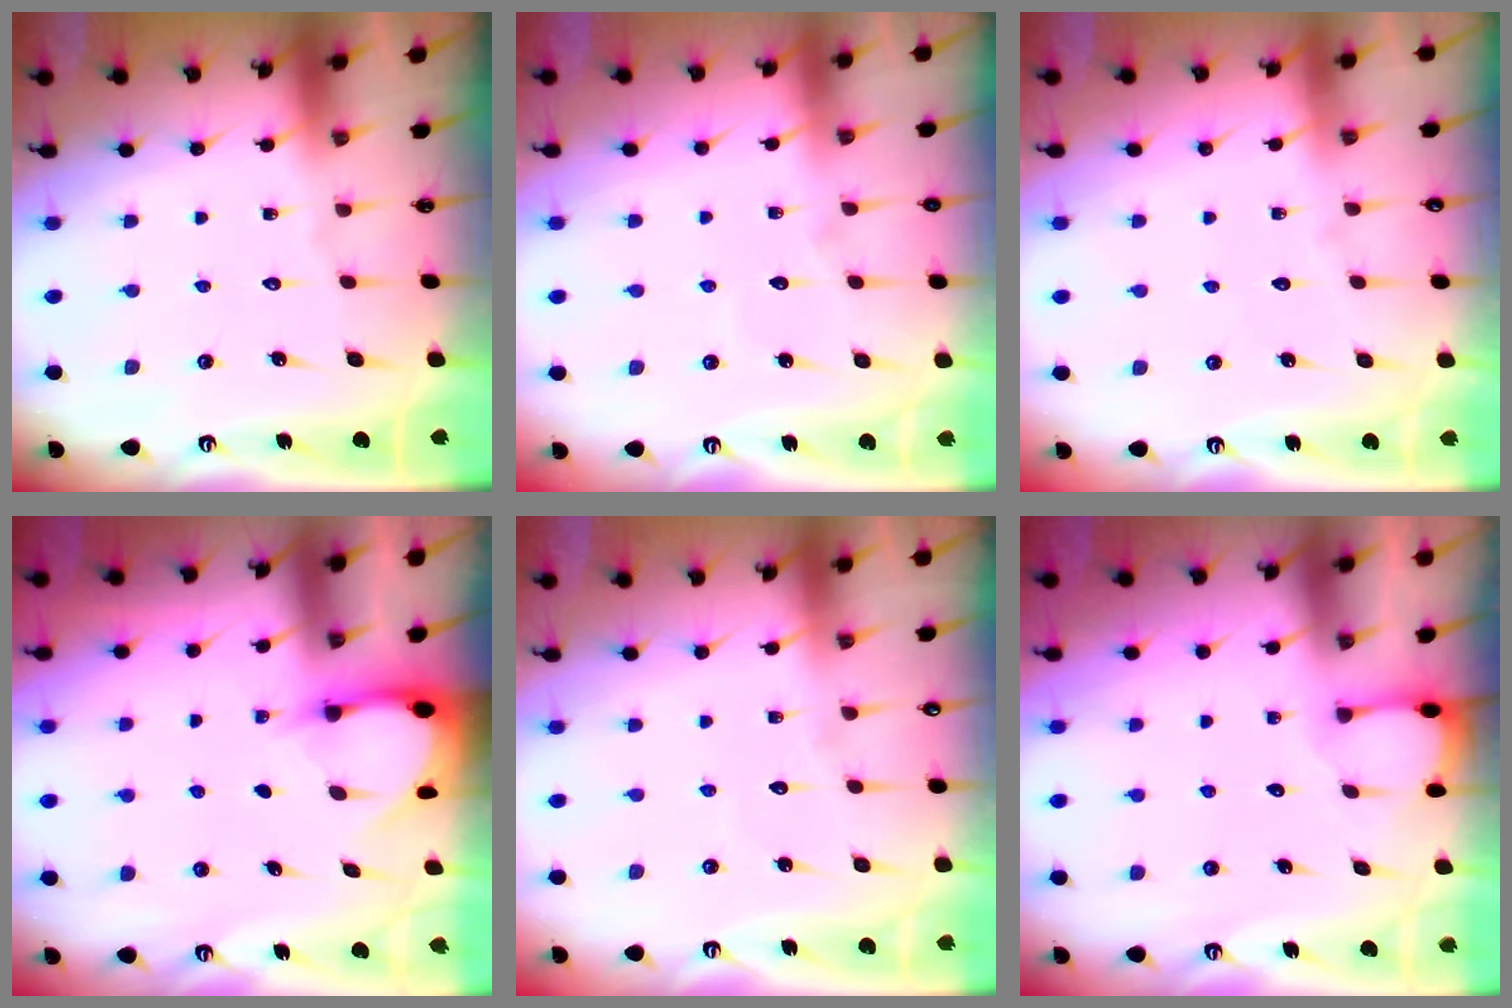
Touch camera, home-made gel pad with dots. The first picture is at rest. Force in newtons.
{"total": 4.8, "press": 4.8, "slide": 0.5}
{"total": 2.6, "press": 2.6, "slide": 0.2}
{"total": 3.0, "press": 3.0, "slide": 0.4}
{"total": 2.3, "press": 2.3, "slide": 0.2}
{"total": 0.9, "press": 0.8, "slide": 0.2}